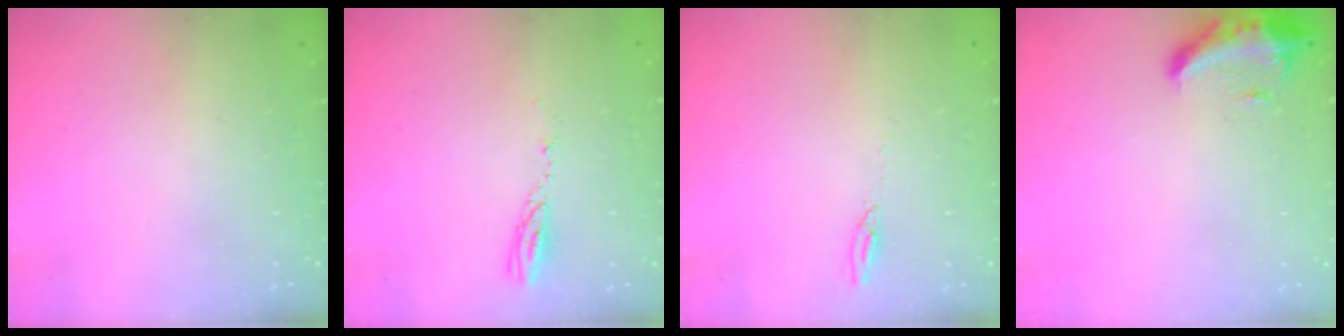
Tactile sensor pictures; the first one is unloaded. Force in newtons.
{"total": 3.5, "press": 3.5, "slide": 0.3}
{"total": 2.7, "press": 2.7, "slide": 0.2}
{"total": 15.9, "press": 11.4, "slide": 11.1}